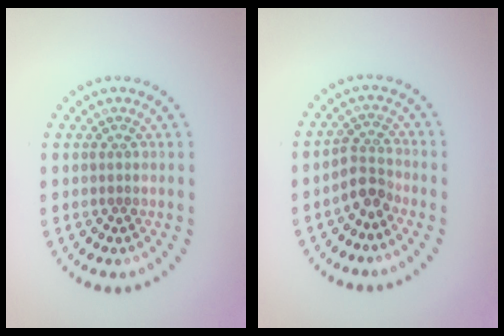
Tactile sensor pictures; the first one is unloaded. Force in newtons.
{"total": 2.4, "press": 1.8, "slide": 1.6}